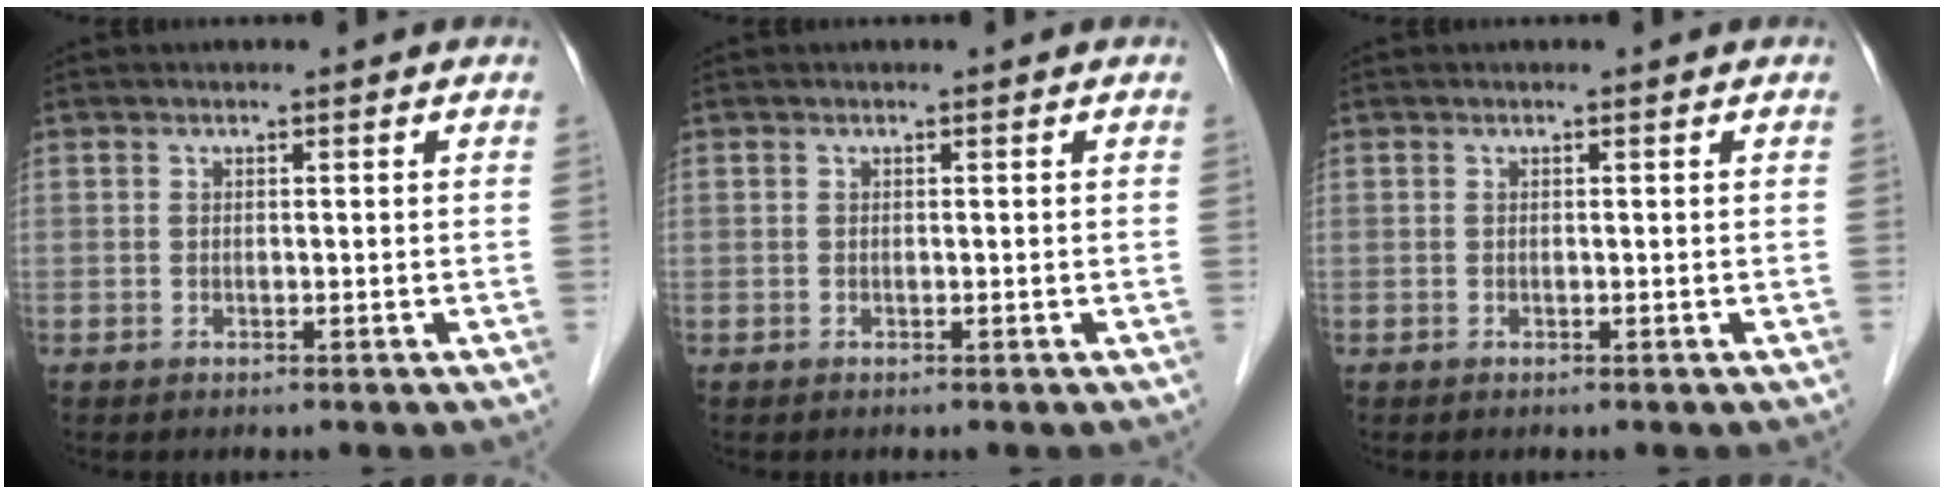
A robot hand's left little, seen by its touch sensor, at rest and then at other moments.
{"total": 0.0}
{"total": 0.0}